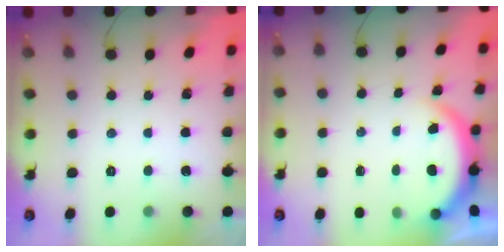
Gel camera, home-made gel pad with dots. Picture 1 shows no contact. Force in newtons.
{"total": 3.9, "press": 3.9, "slide": 0.3}